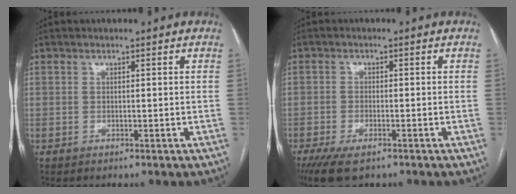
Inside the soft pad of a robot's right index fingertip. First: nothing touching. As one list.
[{"total": 6.1, "force": [-4.2, 2.0, 4.0], "torque": [-0.072, -0.012, -0.069]}]